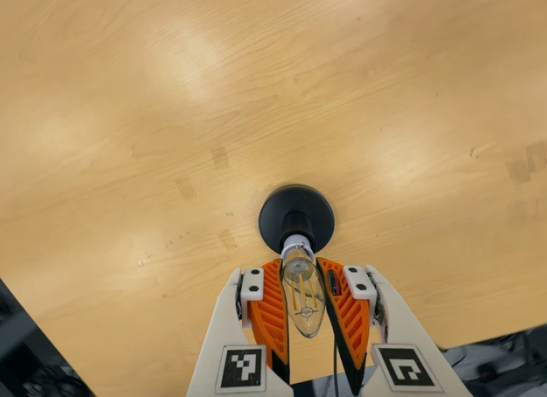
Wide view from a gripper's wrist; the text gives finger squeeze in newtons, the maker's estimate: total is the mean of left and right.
{"total": 18.6, "left": 18.2, "right": 19.0}